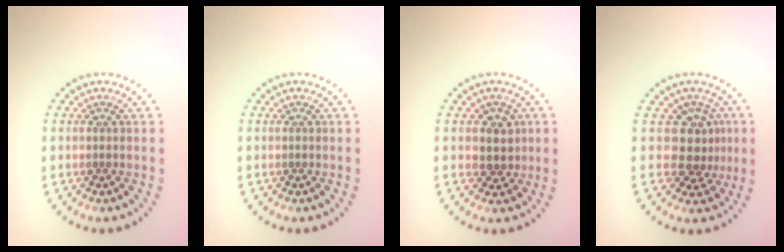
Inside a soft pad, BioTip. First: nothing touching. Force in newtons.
{"total": 0.0}
{"total": 2.4, "press": 2.2, "slide": 1.0}
{"total": 3.2, "press": 2.5, "slide": 2.0}